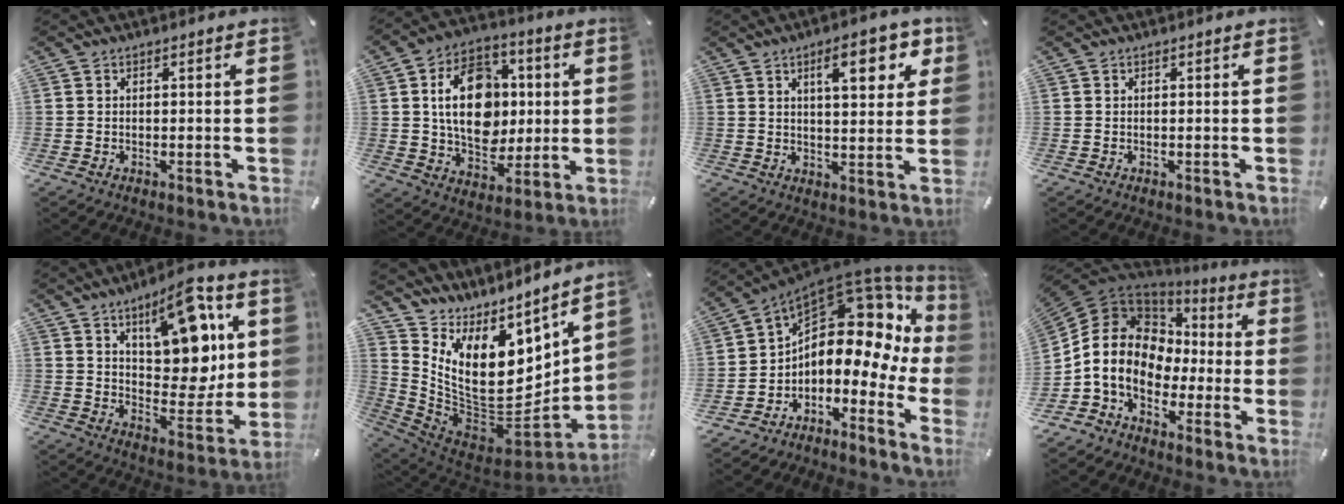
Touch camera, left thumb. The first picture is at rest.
{"total": 17.6, "force": [1.8, 13.5, 11.2], "torque": [-0.178, 0.007, 0.032]}
{"total": 11.1, "force": [5.1, 4.2, 8.9], "torque": [-0.115, -0.015, 0.078]}
{"total": 0.0}
{"total": 15.9, "force": [8.3, 7.7, 11.1], "torque": [-0.141, -0.049, 0.139]}
{"total": 17.3, "force": [2.8, 12.7, 11.4], "torque": [-0.229, -0.071, 0.061]}
{"total": 13.3, "force": [6.1, 8.5, 8.1], "torque": [-0.112, -0.072, 0.096]}
{"total": 14.1, "force": [-2.2, 12.0, 7.1], "torque": [-0.166, 0.003, -0.046]}